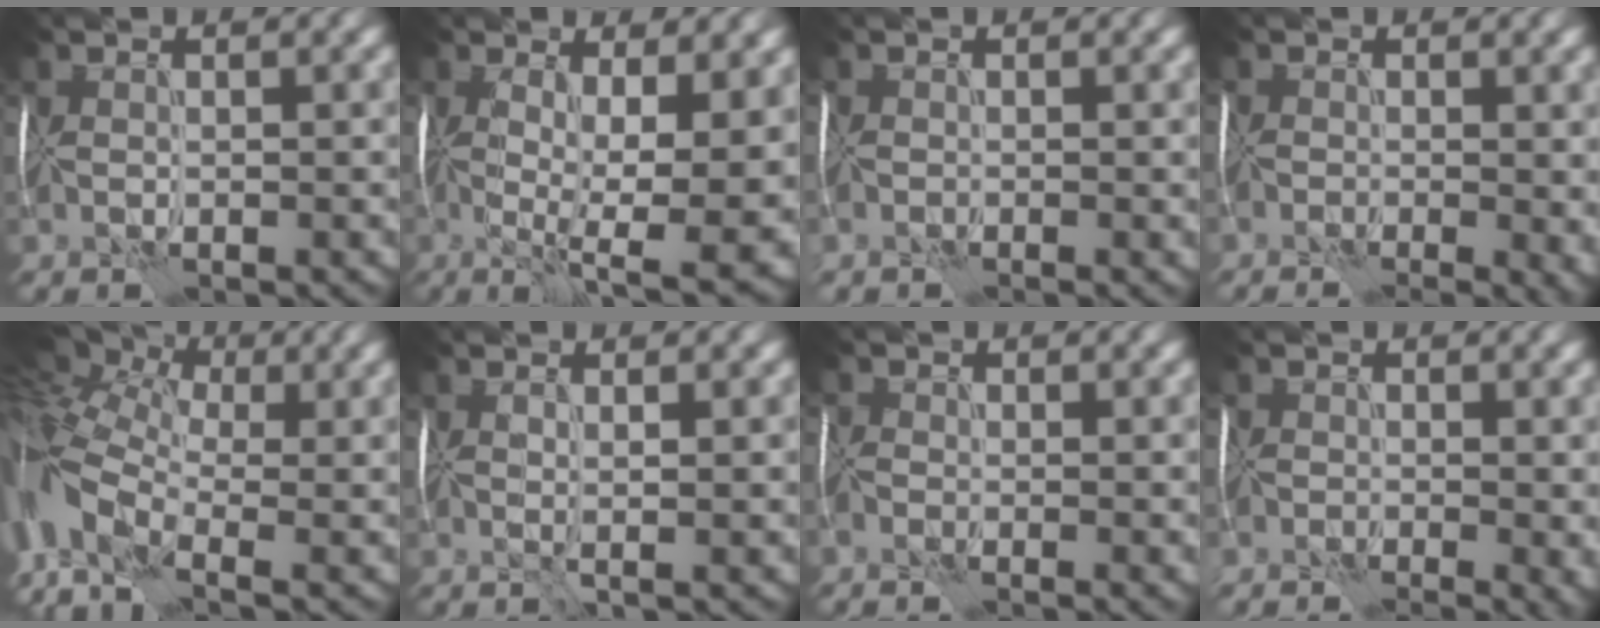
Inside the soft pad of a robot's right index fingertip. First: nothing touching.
{"total": 12.0, "force": [-1.1, 4.1, 11.2], "torque": [-0.176, -0.021, 0.007]}
{"total": 0.8, "force": [-0.7, 0.0, 0.1], "torque": [-0.011, -0.007, -0.017]}
{"total": 7.1, "force": [-2.3, 3.3, 5.8], "torque": [-0.091, -0.007, -0.024]}
{"total": 10.8, "force": [-1.1, 6.6, 8.4], "torque": [-0.204, -0.012, -0.013]}
{"total": 1.4, "force": [0.4, 0.1, 1.4], "torque": [-0.027, 0.000, 0.009]}
{"total": 3.0, "force": [-1.1, 1.7, 2.1], "torque": [-0.055, 0.000, -0.018]}
{"total": 5.4, "force": [-2.1, 2.5, 4.3], "torque": [-0.056, -0.009, -0.024]}